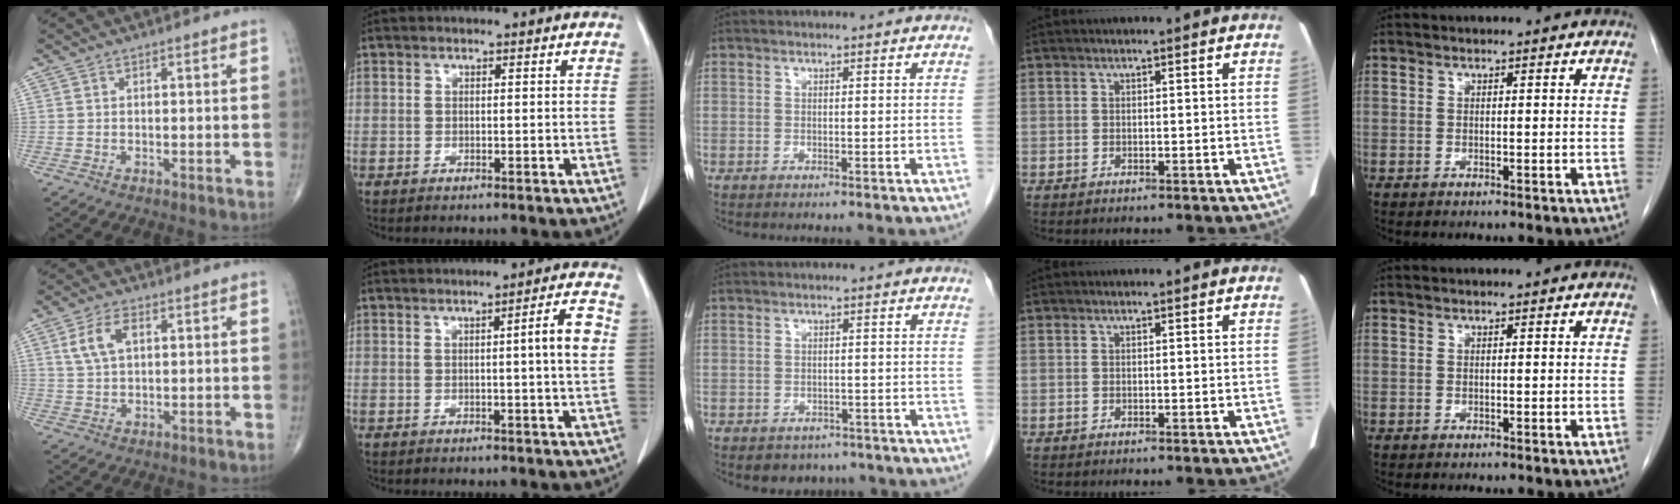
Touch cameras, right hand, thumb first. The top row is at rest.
{"thumb": {"total": 6.0, "force": [1.9, 3.3, 4.6], "torque": [-0.096, 0.005, 0.039]}, "index": {"total": 4.7, "force": [0.3, -0.5, 4.7], "torque": [-0.067, 0.002, 0.004]}, "middle": {"total": 4.2, "force": [-3.2, 2.7, 0.5], "torque": [0.000, 0.008, -0.039]}}